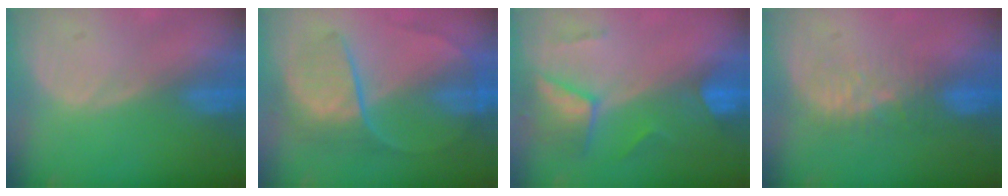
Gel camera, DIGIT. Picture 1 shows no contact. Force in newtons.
{"total": 8.1, "press": 7.3, "slide": 3.5}
{"total": 7.3, "press": 6.5, "slide": 3.3}
{"total": 5.3, "press": 4.8, "slide": 2.2}